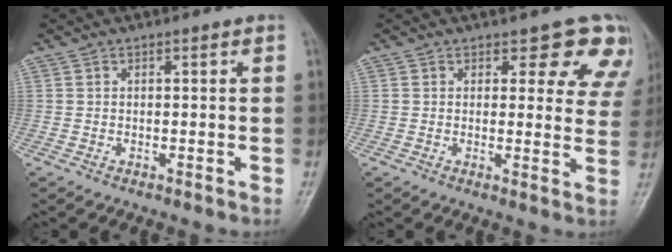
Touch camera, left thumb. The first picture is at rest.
{"total": 8.8, "force": [6.7, 4.5, 3.5], "torque": [0.012, -0.033, 0.052]}